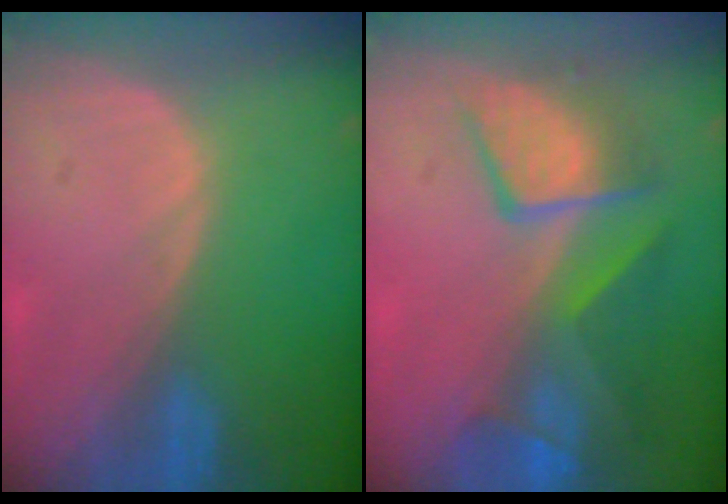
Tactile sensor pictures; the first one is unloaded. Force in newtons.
{"total": 9.7, "press": 8.6, "slide": 4.6}